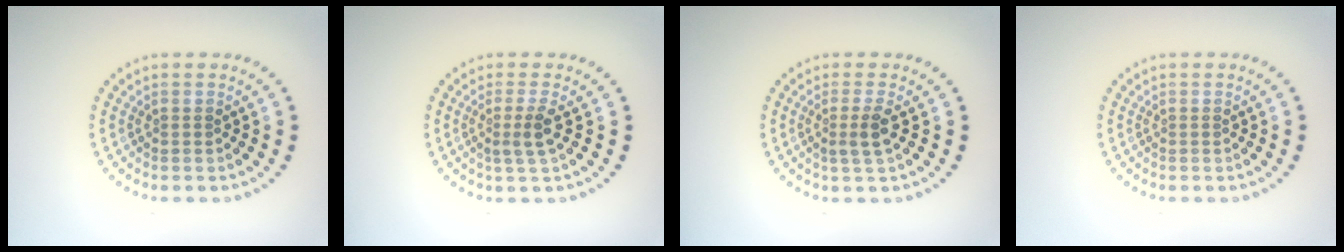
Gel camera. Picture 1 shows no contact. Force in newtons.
{"total": 1.9, "press": 1.5, "slide": 1.2}
{"total": 1.8, "press": 1.5, "slide": 1.1}
{"total": 0.0}